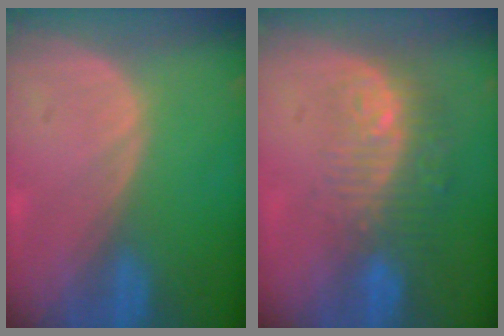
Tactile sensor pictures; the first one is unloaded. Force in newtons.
{"total": 9.9, "press": 8.1, "slide": 5.7}